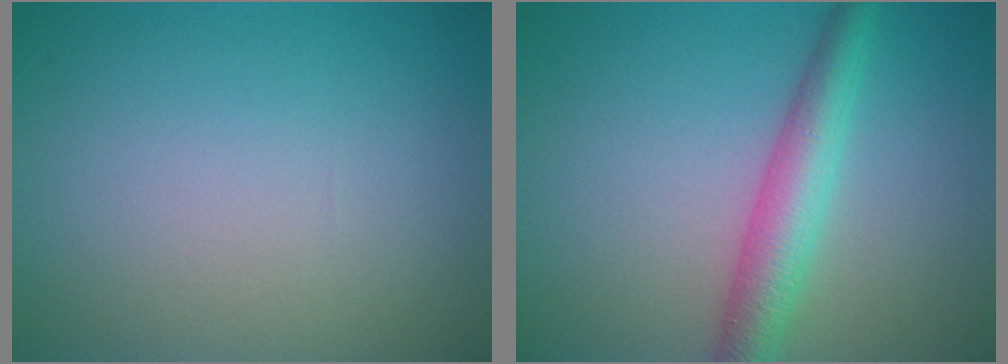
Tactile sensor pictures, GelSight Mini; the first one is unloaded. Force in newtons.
{"total": 4.3, "press": 4.3, "slide": 0.1}